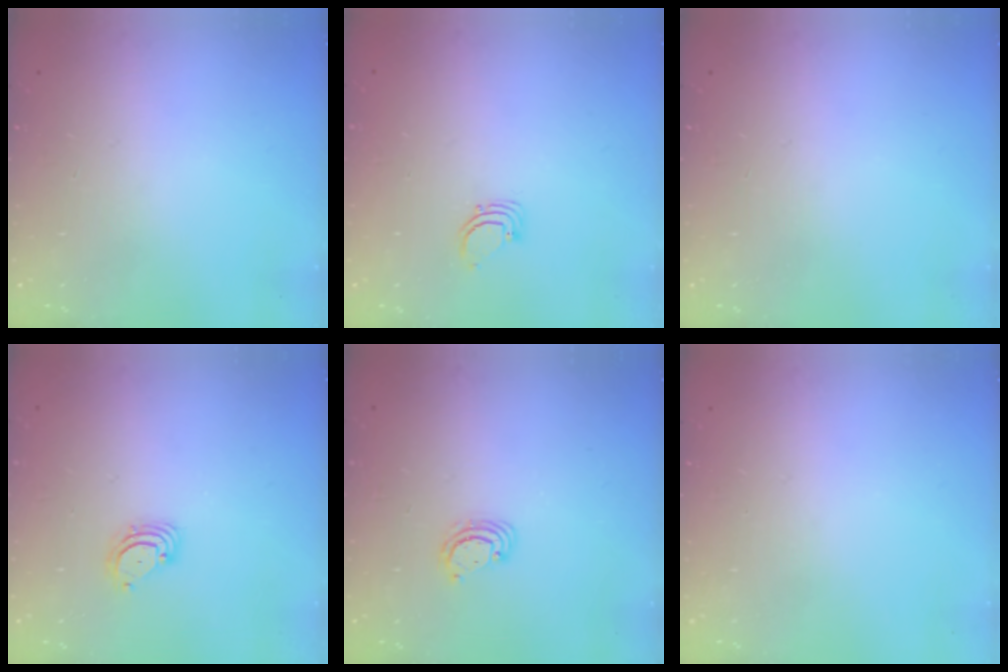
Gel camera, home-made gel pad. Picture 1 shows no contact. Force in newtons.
{"total": 2.5, "press": 2.5, "slide": 0.1}
{"total": 0.0}
{"total": 3.3, "press": 3.3, "slide": 0.3}
{"total": 2.5, "press": 2.5, "slide": 0.3}
{"total": 0.0}